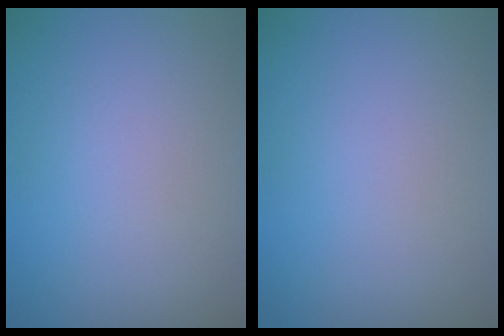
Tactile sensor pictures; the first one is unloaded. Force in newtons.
{"total": 0.0}